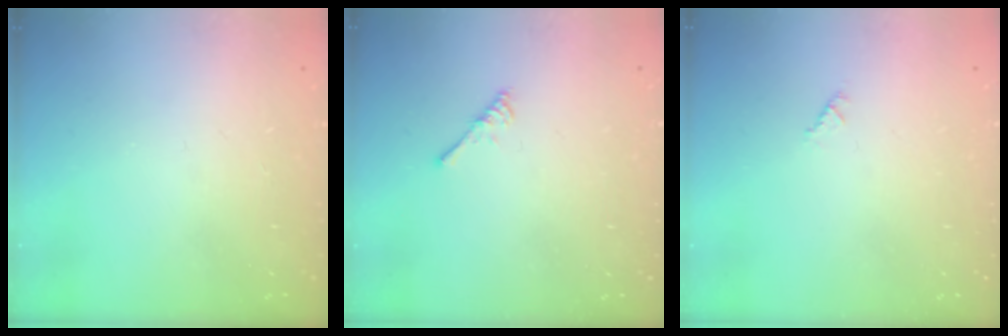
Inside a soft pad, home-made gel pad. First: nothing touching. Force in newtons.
{"total": 3.0, "press": 2.9, "slide": 0.5}
{"total": 0.6, "press": 0.6, "slide": 0.2}